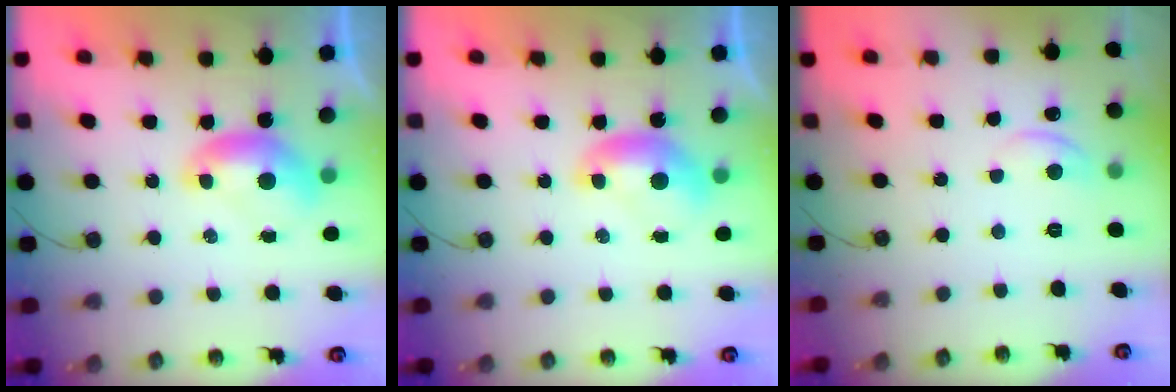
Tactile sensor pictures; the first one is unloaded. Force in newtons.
{"total": 0.0}
{"total": 2.6, "press": 2.6, "slide": 0.5}